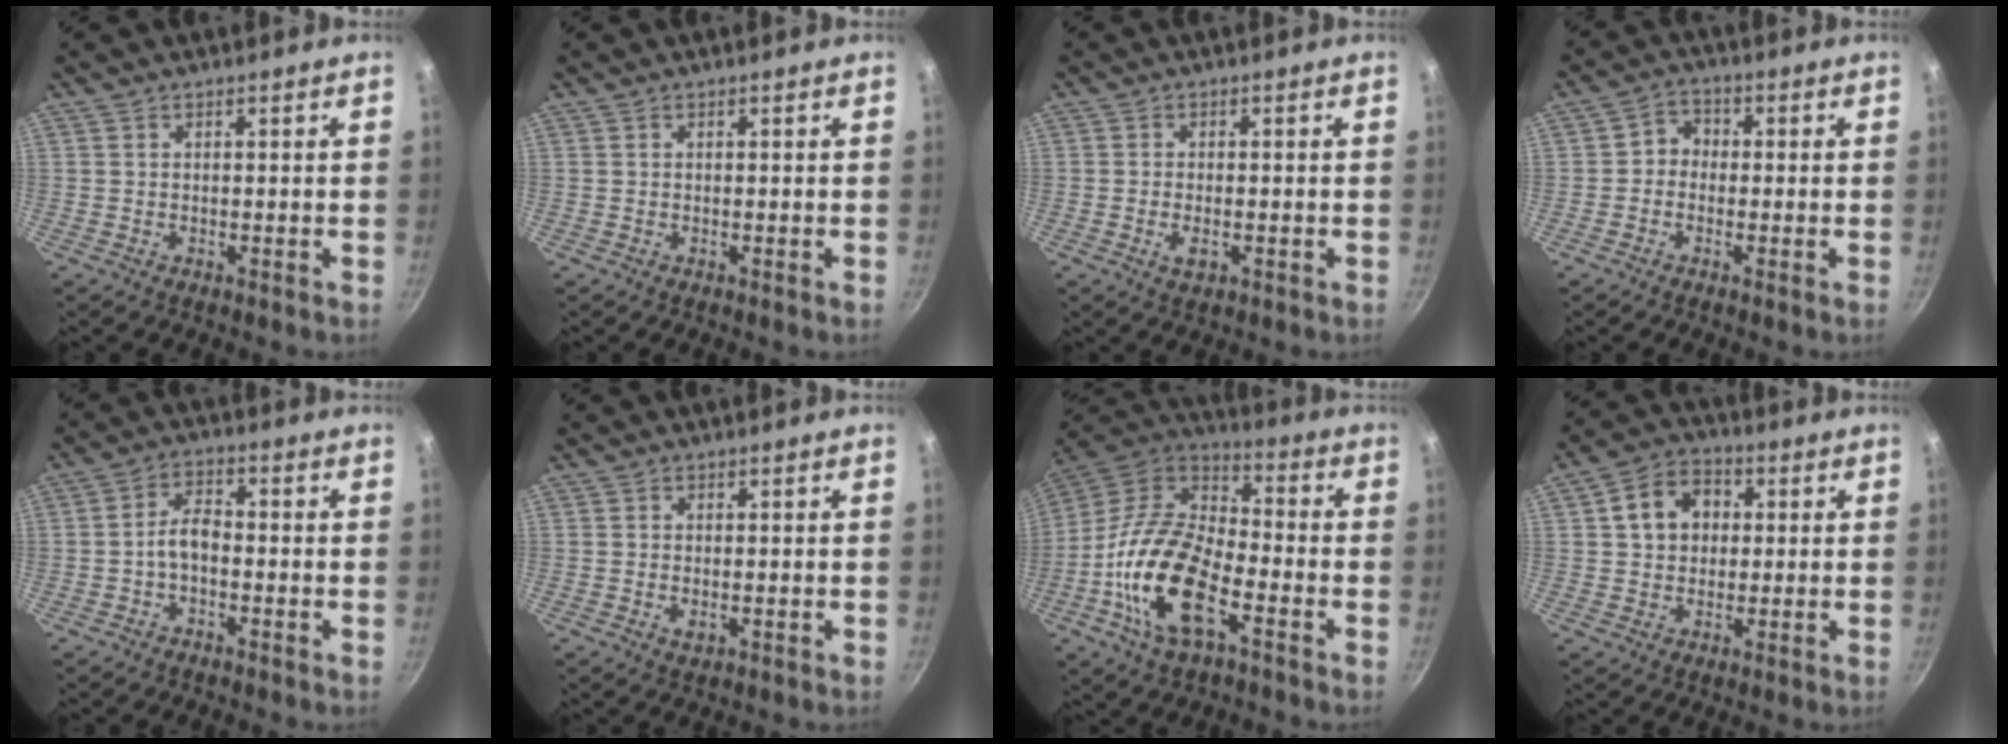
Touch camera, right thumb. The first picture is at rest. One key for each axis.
{"total": 0.0}
{"total": 3.0, "fx": -0.9, "fy": 1.6, "fz": 2.3, "tx": -0.045, "ty": 0.001, "tz": -0.016}
{"total": 3.6, "fx": -0.5, "fy": 3.2, "fz": 1.6, "tx": -0.007, "ty": 0.013, "tz": -0.022}
{"total": 4.8, "fx": -1.5, "fy": 2.7, "fz": 3.6, "tx": -0.057, "ty": 0.028, "tz": -0.033}
{"total": 2.1, "fx": -0.4, "fy": 1.3, "fz": 1.6, "tx": -0.028, "ty": -0.004, "tz": -0.005}
{"total": 19.8, "fx": -7.1, "fy": 9.8, "fz": 15.7, "tx": -0.290, "ty": 0.035, "tz": -0.151}
{"total": 9.4, "fx": 1.8, "fy": 7.5, "fz": 5.3, "tx": -0.060, "ty": 0.016, "tz": 0.018}